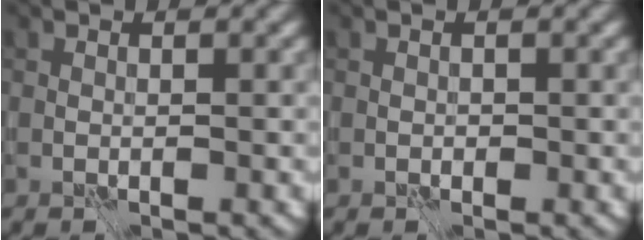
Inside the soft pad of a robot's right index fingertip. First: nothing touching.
{"total": 0.6, "force": [-0.2, 0.5, 0.1], "torque": [0.000, -0.002, -0.003]}